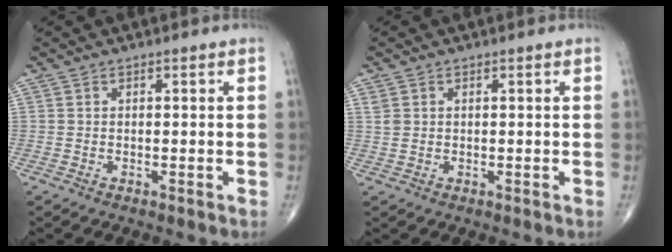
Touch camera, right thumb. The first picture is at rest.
{"total": 1.7, "force": [0.6, 1.4, 0.9], "torque": [-0.017, 0.002, 0.016]}